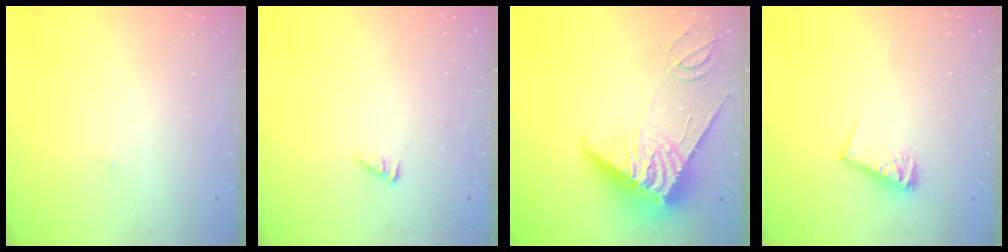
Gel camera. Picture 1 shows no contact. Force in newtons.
{"total": 2.1, "press": 2.1, "slide": 0.3}
{"total": 14.6, "press": 14.5, "slide": 1.3}
{"total": 8.7, "press": 8.6, "slide": 0.8}